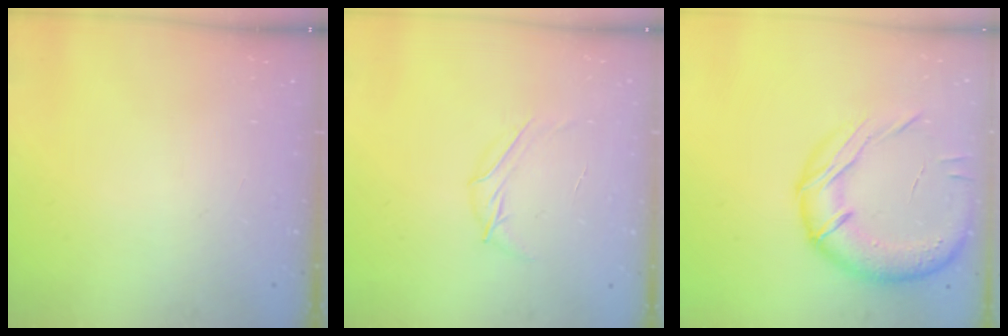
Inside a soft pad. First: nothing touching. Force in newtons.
{"total": 5.7, "press": 5.6, "slide": 0.7}
{"total": 17.7, "press": 17.4, "slide": 3.2}